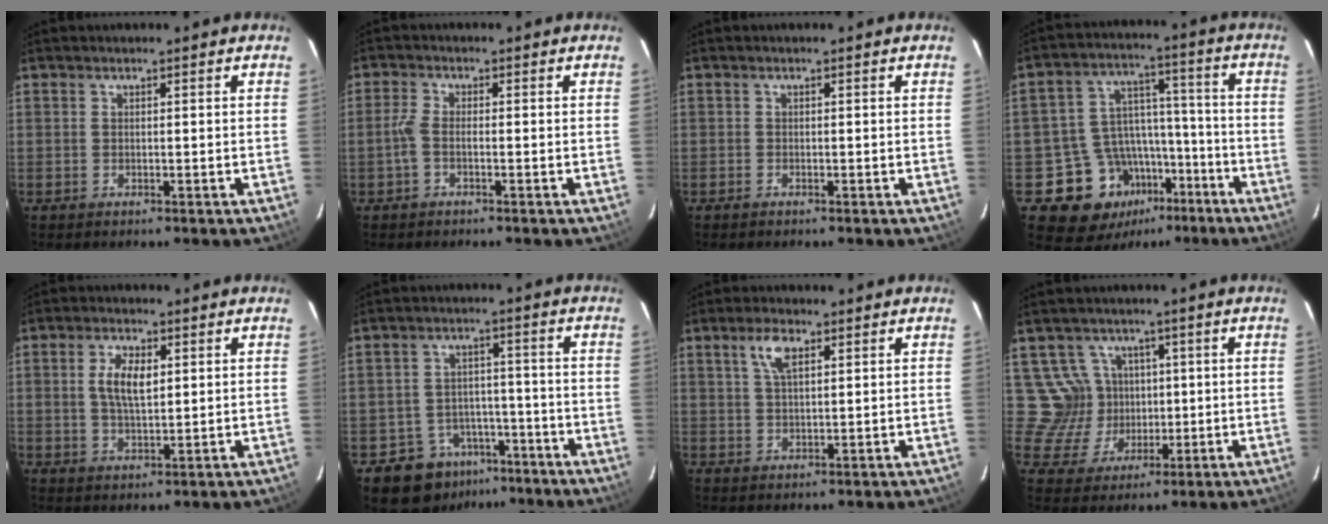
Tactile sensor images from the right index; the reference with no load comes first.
{"total": 2.4, "force": [-1.0, 0.8, 2.0], "torque": [-0.052, 0.005, -0.023]}
{"total": 0.5, "force": [-0.4, 0.2, 0.1], "torque": [-0.001, 0.002, -0.010]}
{"total": 14.3, "force": [-8.0, 10.9, 4.5], "torque": [-0.092, 0.051, -0.107]}
{"total": 6.0, "force": [1.4, 2.8, 5.1], "torque": [-0.095, 0.005, 0.028]}
{"total": 9.4, "force": [-6.0, 7.1, 1.7], "torque": [-0.042, 0.031, -0.074]}
{"total": 4.8, "force": [2.4, 1.9, 3.7], "torque": [-0.069, 0.010, 0.045]}
{"total": 7.7, "force": [1.4, 7.5, 1.1], "torque": [-0.038, 0.021, 0.037]}